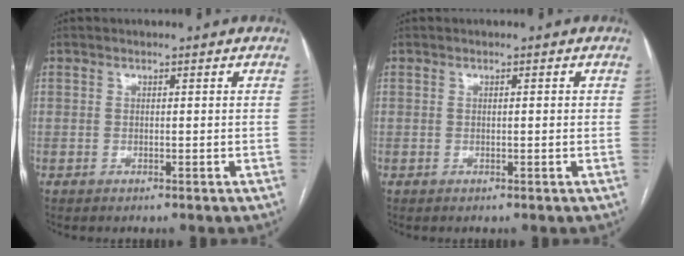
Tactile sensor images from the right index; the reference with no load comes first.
{"total": 0.8, "force": [0.1, 0.1, 0.8], "torque": [-0.014, 0.001, 0.002]}